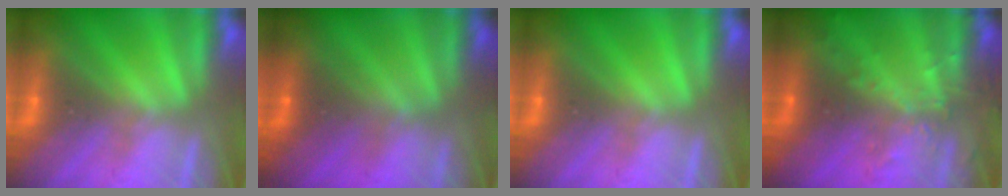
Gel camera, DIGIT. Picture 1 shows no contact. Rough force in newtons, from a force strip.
{"total": 2.0}
{"total": 0.0}
{"total": 2.9}